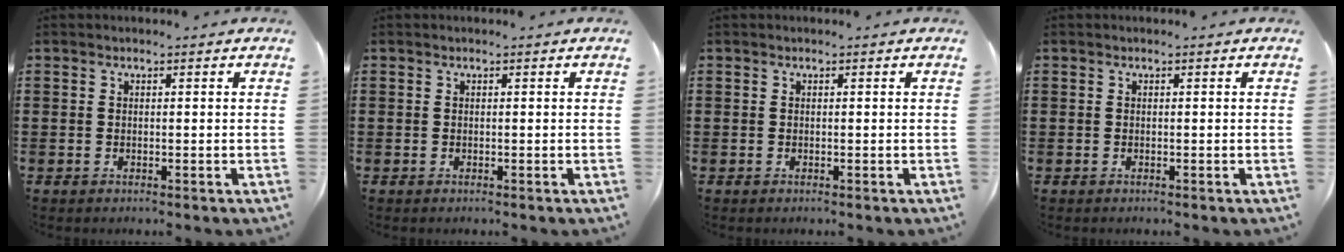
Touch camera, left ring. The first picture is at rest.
{"total": 0.0}
{"total": 0.0}
{"total": 0.0}